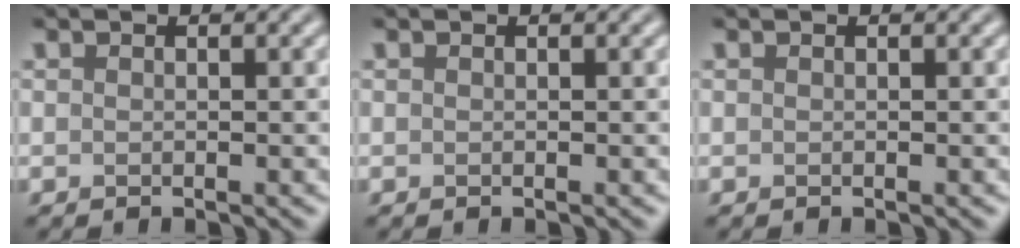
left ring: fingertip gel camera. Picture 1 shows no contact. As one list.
[{"total": 0.0}, {"total": 0.0}]